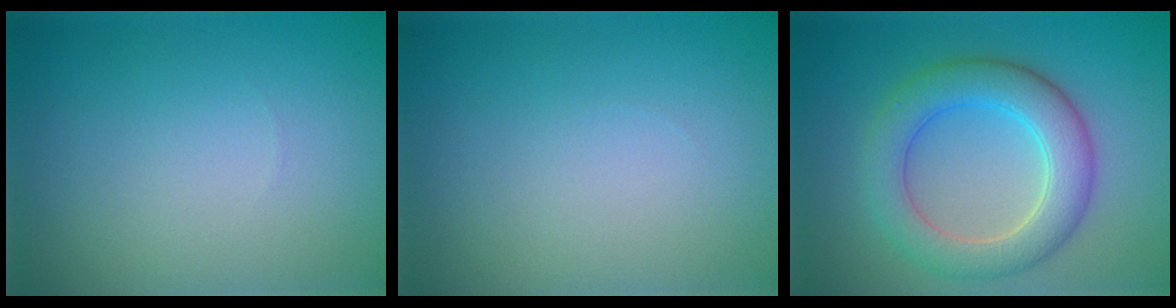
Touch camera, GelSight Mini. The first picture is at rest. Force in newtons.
{"total": 0.0}
{"total": 5.9, "press": 5.9, "slide": 0.4}